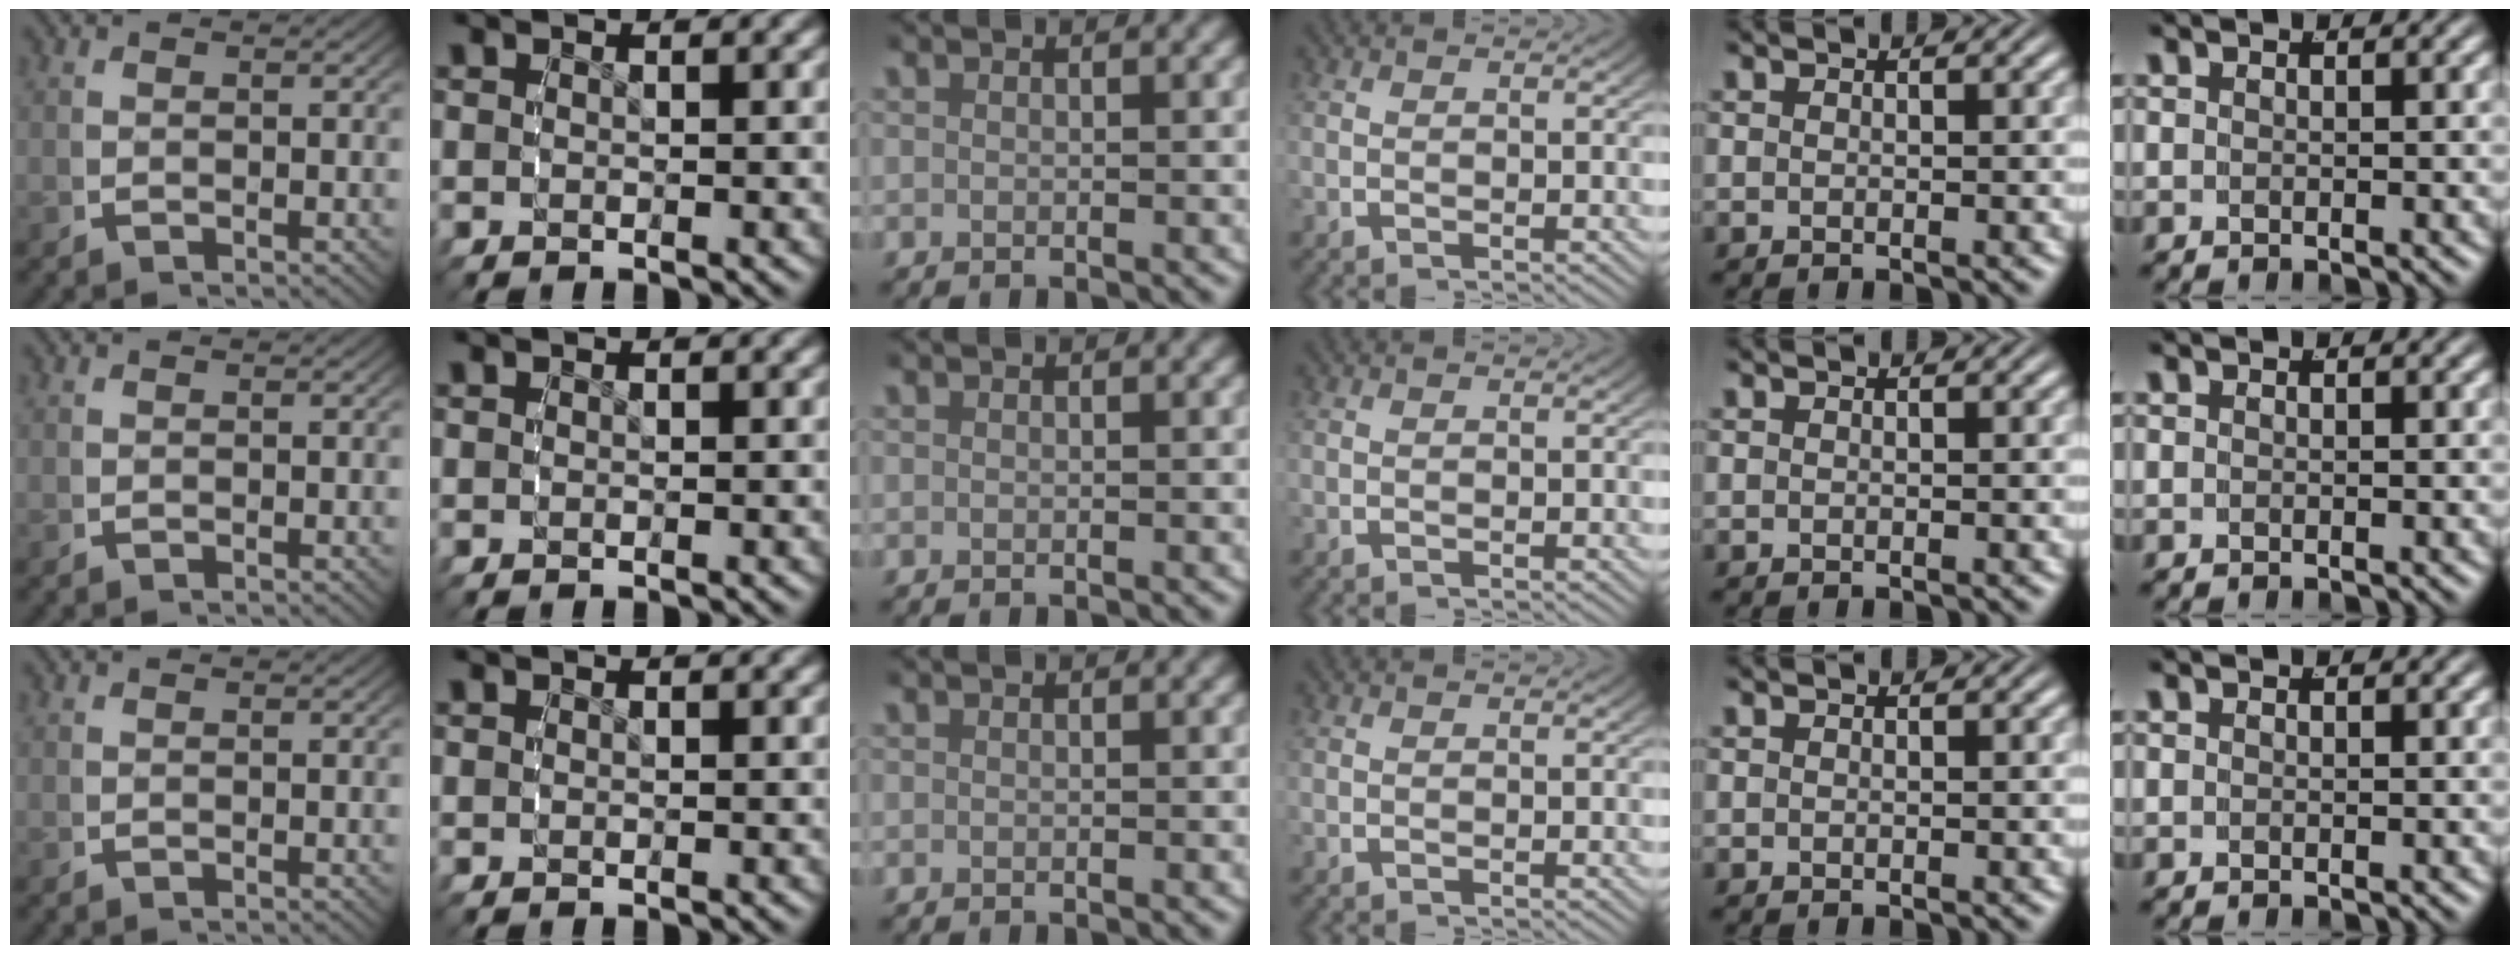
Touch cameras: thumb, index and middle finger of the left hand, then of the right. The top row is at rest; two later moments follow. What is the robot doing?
{"motion": "reach", "object": "backpack"}